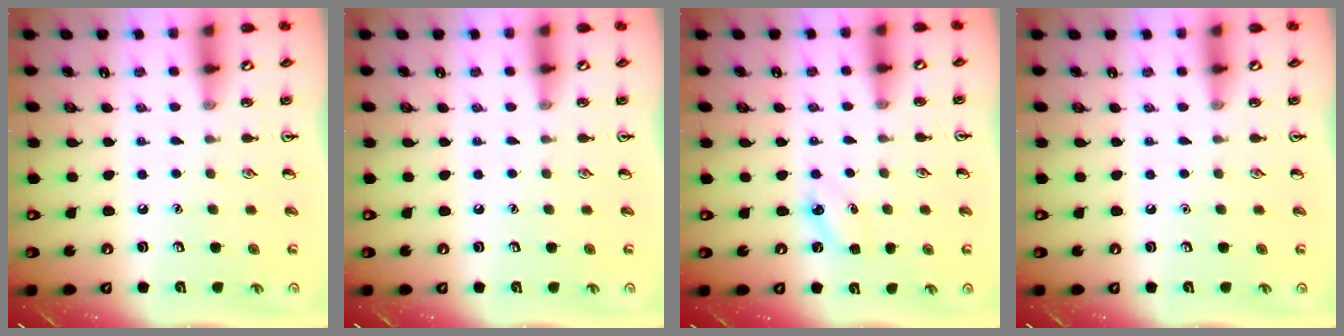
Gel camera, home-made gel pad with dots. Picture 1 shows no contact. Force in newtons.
{"total": 0.0}
{"total": 3.7, "press": 3.5, "slide": 1.1}
{"total": 0.0}